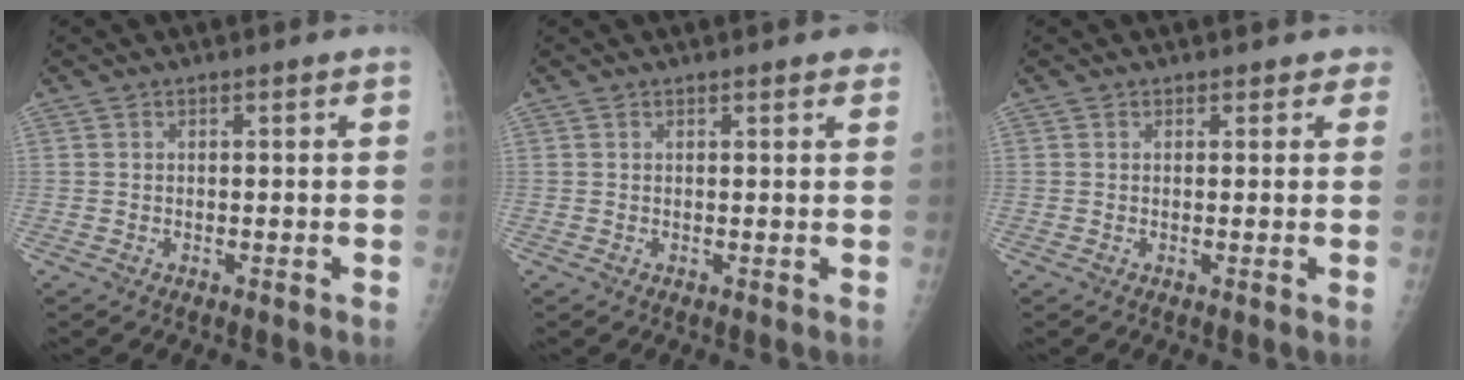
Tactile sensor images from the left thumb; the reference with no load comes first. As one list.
[{"total": 2.3, "force": [1.8, 0.6, 1.2], "torque": [-0.004, 0.003, 0.018]}, {"total": 1.6, "force": [1.2, 1.1, 0.0], "torque": [0.024, -0.004, 0.005]}]